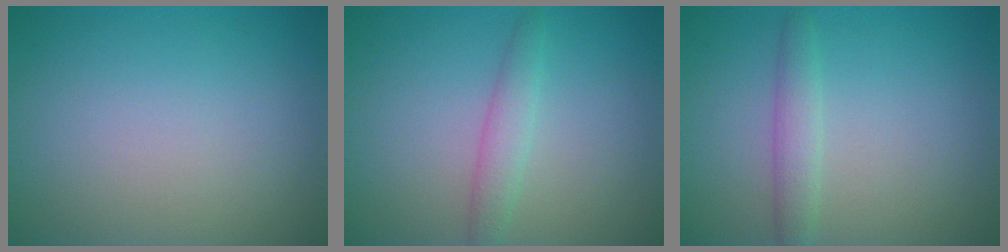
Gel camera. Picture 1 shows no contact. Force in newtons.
{"total": 1.9, "press": 1.9, "slide": 0.1}
{"total": 1.9, "press": 1.9, "slide": 0.0}